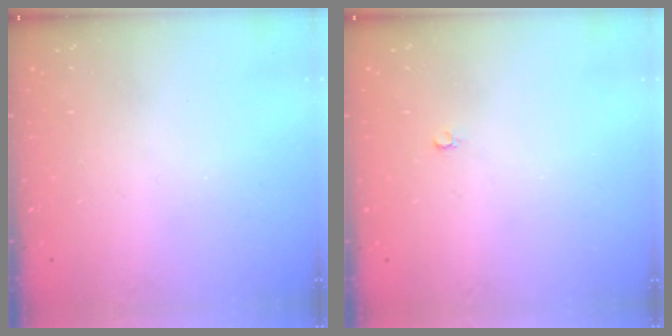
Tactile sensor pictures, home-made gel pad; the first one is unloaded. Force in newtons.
{"total": 2.0, "press": 2.0, "slide": 0.4}